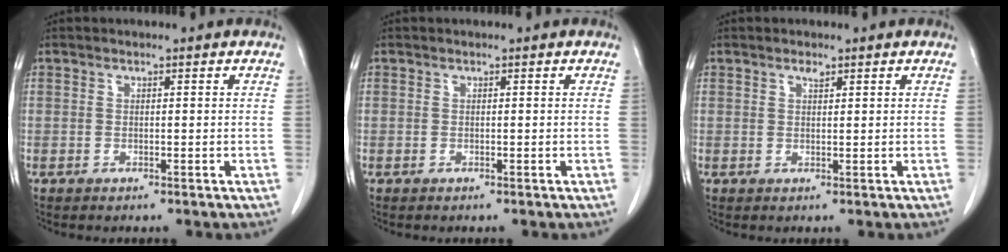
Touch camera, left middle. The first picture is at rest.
{"total": 0.0}
{"total": 1.1, "force": [0.8, 0.3, 0.7], "torque": [-0.014, -0.003, 0.015]}